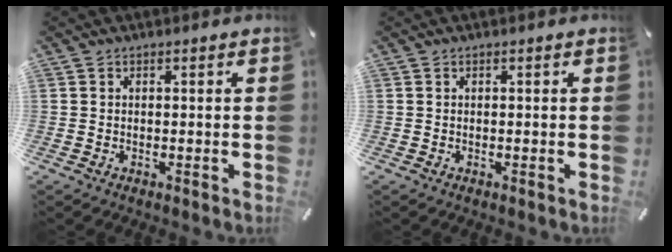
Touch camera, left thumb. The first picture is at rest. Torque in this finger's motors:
{"motor_torque": [-0.01, 0.00, 0.02, 0.02, 0.00]}